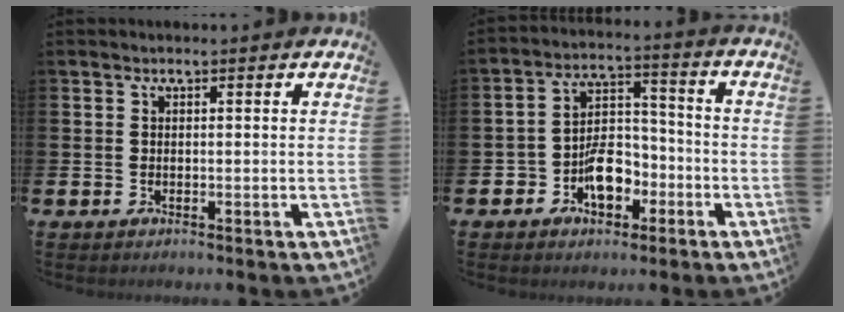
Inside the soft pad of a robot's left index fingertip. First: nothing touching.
{"total": 7.4, "force": [-3.3, 4.9, 4.5], "torque": [-0.079, 0.019, -0.061]}